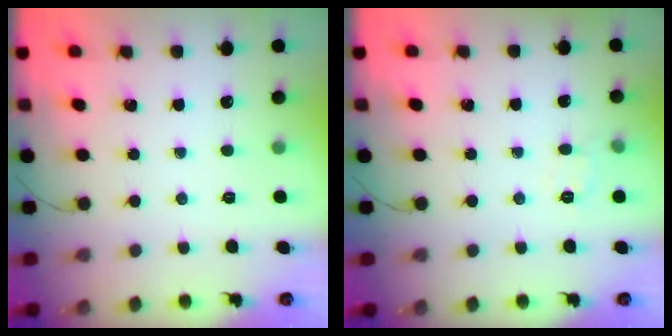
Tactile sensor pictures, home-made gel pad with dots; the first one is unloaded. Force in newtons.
{"total": 5.6, "press": 5.5, "slide": 1.1}